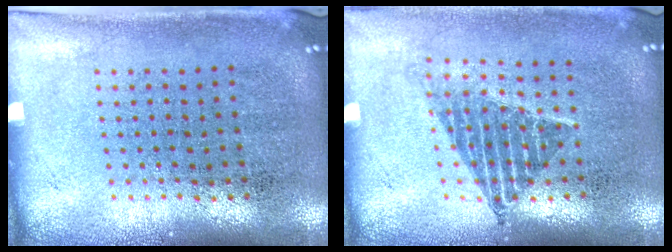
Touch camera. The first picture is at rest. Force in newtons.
{"total": 1.3, "press": 1.1, "slide": 0.7}